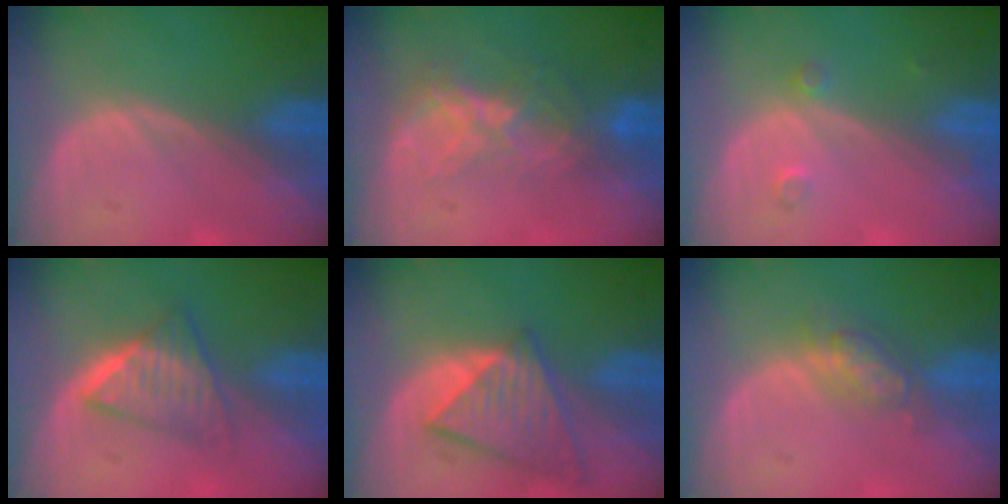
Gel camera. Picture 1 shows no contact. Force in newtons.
{"total": 6.7, "press": 5.9, "slide": 3.2}
{"total": 1.9, "press": 1.6, "slide": 1.0}
{"total": 6.3, "press": 5.4, "slide": 3.3}
{"total": 8.2, "press": 7.2, "slide": 3.9}
{"total": 4.6, "press": 4.1, "slide": 2.2}